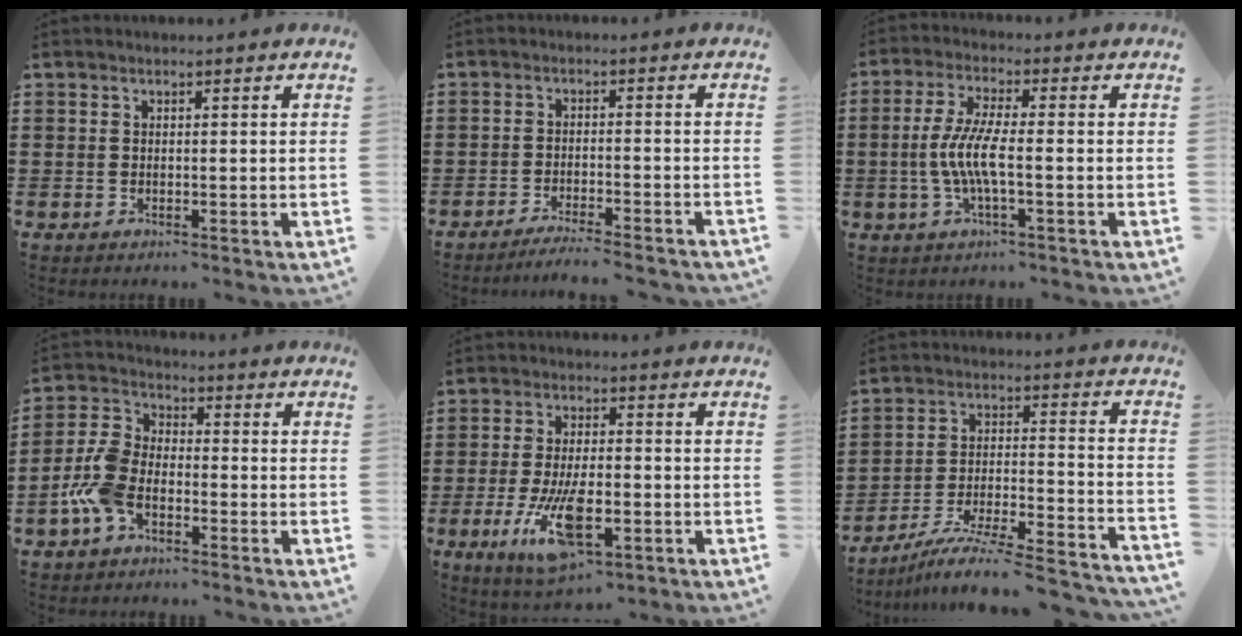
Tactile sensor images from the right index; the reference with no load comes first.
{"total": 3.2, "force": [-3.1, -0.3, 0.8], "torque": [-0.016, -0.001, -0.062]}
{"total": 6.5, "force": [-1.5, 1.1, 6.2], "torque": [-0.144, -0.015, -0.038]}
{"total": 7.2, "force": [-3.2, 4.0, 5.1], "torque": [-0.137, 0.003, -0.069]}
{"total": 10.9, "force": [-3.8, 4.1, 9.3], "torque": [-0.190, -0.013, -0.067]}
{"total": 9.1, "force": [-7.9, 0.4, 4.6], "torque": [-0.078, 0.002, -0.158]}